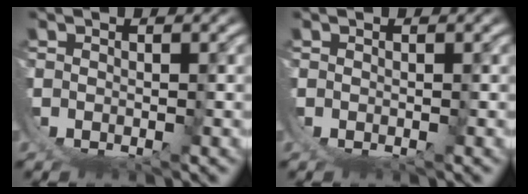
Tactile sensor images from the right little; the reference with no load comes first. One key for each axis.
{"total": 0.0}